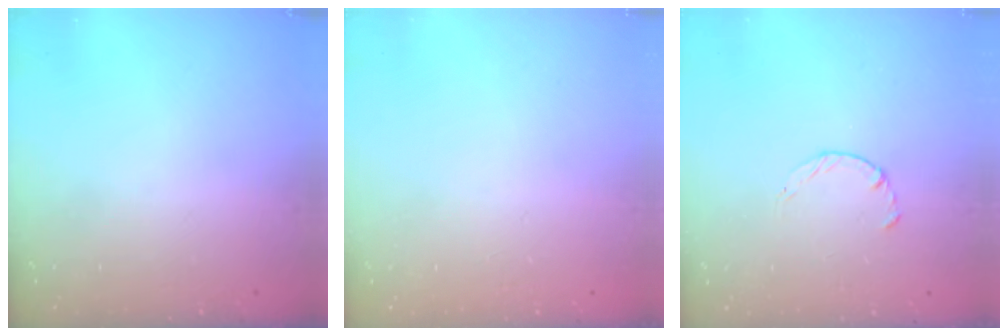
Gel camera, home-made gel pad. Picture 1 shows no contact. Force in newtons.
{"total": 2.5, "press": 2.5, "slide": 0.2}
{"total": 1.8, "press": 1.7, "slide": 0.3}